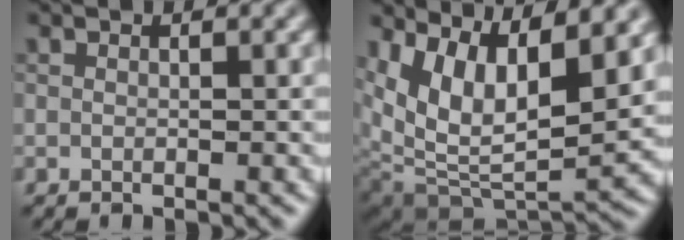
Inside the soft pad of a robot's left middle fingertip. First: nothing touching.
{"total": 9.8, "force": [4.2, 4.4, 7.6], "torque": [-0.143, -0.012, 0.085]}